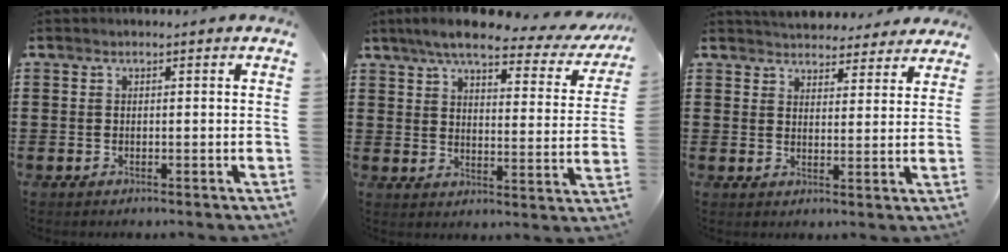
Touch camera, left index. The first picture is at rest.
{"total": 7.4, "force": [6.1, 1.0, 4.1], "torque": [-0.096, -0.030, 0.101]}
{"total": 4.1, "force": [4.0, 0.8, 0.2], "torque": [-0.012, -0.020, 0.071]}